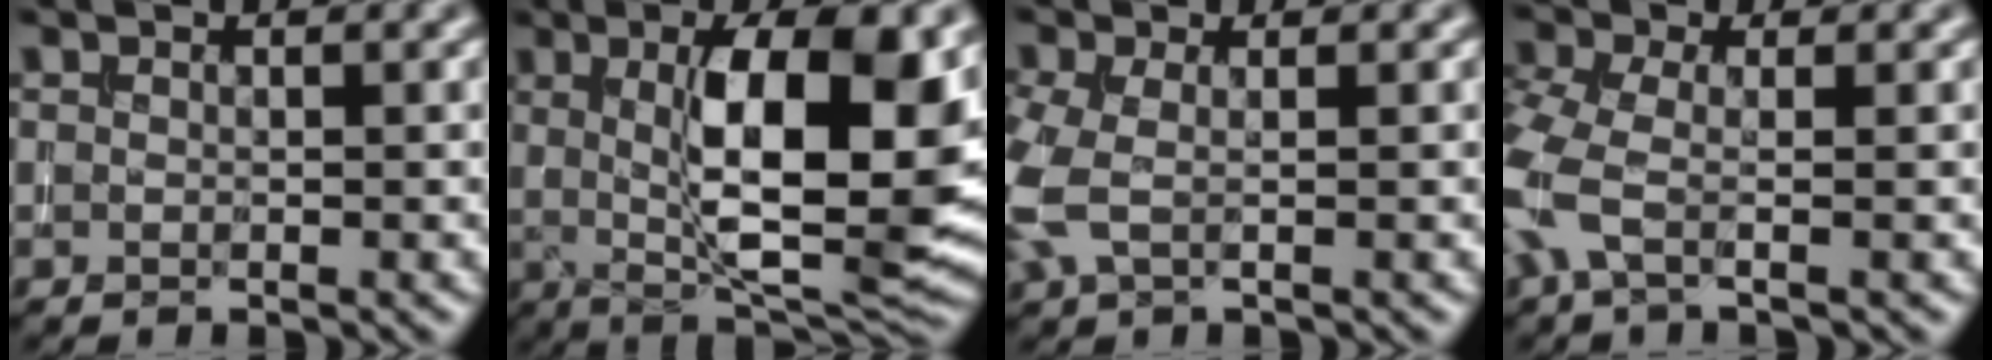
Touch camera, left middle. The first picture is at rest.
{"total": 12.1, "force": [1.7, 3.8, 11.4], "torque": [-0.168, -0.004, 0.032]}
{"total": 3.3, "force": [-0.3, 2.0, 2.7], "torque": [-0.085, 0.001, -0.011]}
{"total": 4.6, "force": [-1.7, 2.0, 3.7], "torque": [-0.108, -0.002, -0.052]}